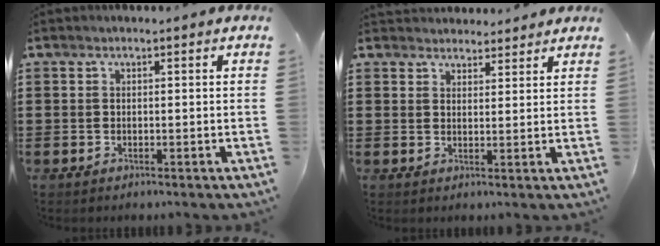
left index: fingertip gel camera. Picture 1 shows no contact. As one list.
[{"total": 3.0, "force": [2.9, 0.9, -0.3], "torque": [-0.004, -0.006, 0.056]}]